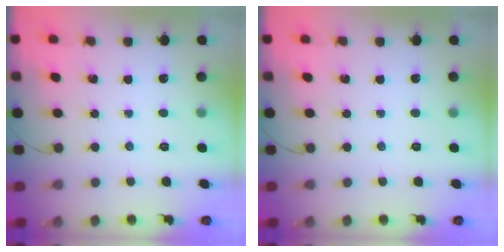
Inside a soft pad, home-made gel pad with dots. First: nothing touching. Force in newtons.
{"total": 0.0}